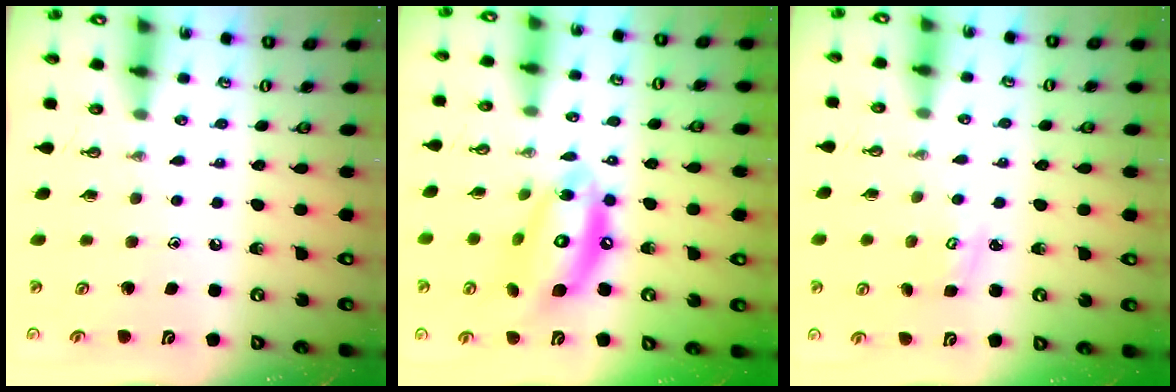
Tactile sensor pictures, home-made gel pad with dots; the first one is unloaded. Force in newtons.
{"total": 15.2, "press": 15.1, "slide": 1.2}
{"total": 3.0, "press": 3.0, "slide": 0.3}